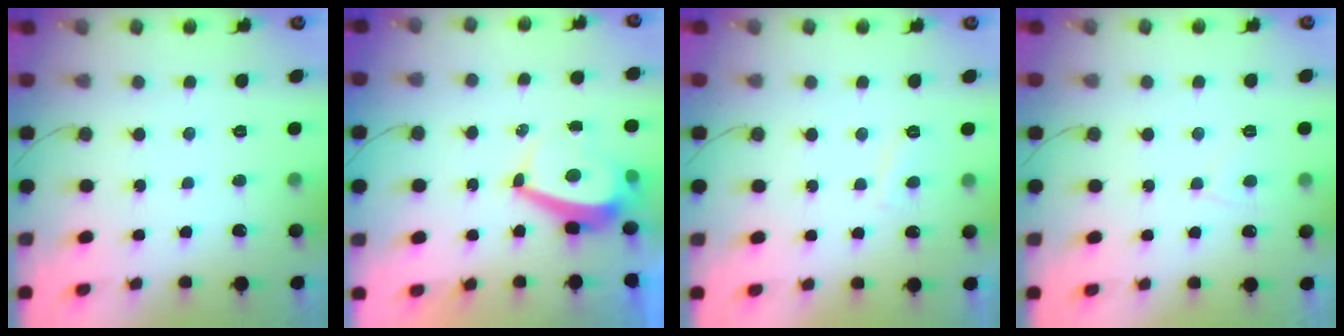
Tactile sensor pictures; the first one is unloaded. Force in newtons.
{"total": 4.6, "press": 4.6, "slide": 0.5}
{"total": 2.5, "press": 2.4, "slide": 0.8}
{"total": 3.7, "press": 3.7, "slide": 0.4}